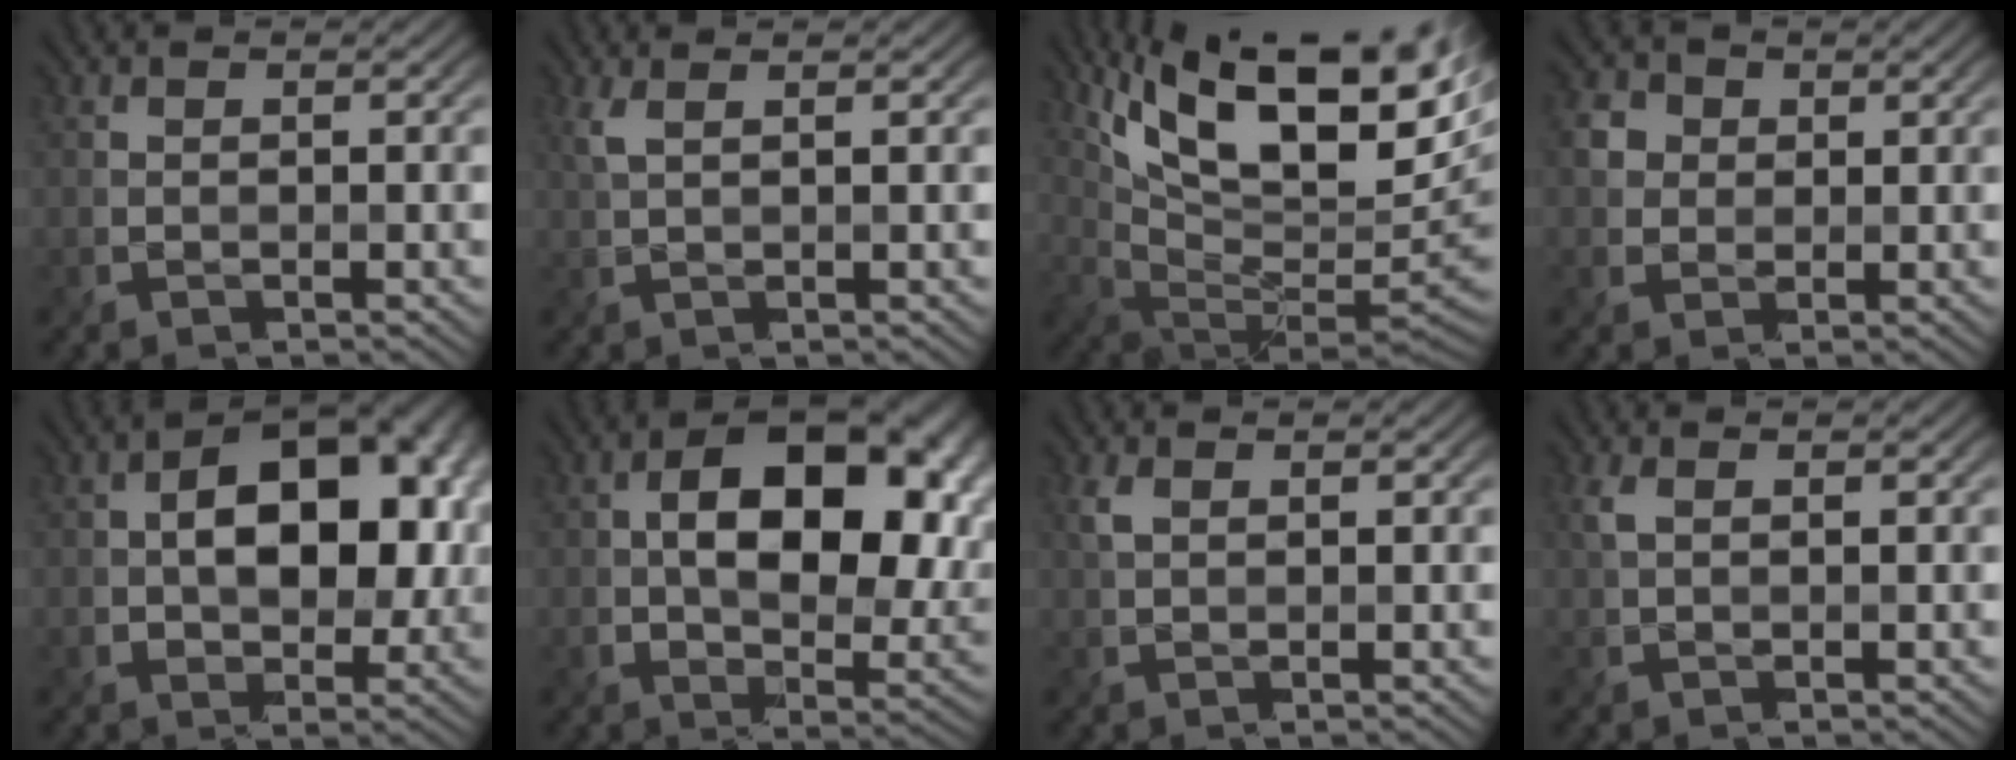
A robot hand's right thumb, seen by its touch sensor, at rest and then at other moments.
{"total": 2.2, "force": [1.0, 0.6, 1.9], "torque": [-0.035, 0.007, 0.020]}
{"total": 18.8, "force": [8.1, 7.8, 15.1], "torque": [-0.235, 0.026, 0.137]}
{"total": 3.0, "force": [0.6, 2.8, 0.9], "torque": [-0.032, 0.003, 0.012]}
{"total": 13.2, "force": [1.3, 8.4, 10.1], "torque": [-0.124, 0.022, 0.015]}
{"total": 15.3, "force": [2.6, 9.3, 11.9], "torque": [-0.165, -0.001, 0.050]}
{"total": 1.7, "force": [0.8, 0.8, 1.3], "torque": [-0.039, 0.002, 0.017]}
{"total": 1.7, "force": [0.7, 0.6, 1.4], "torque": [-0.038, 0.004, 0.013]}